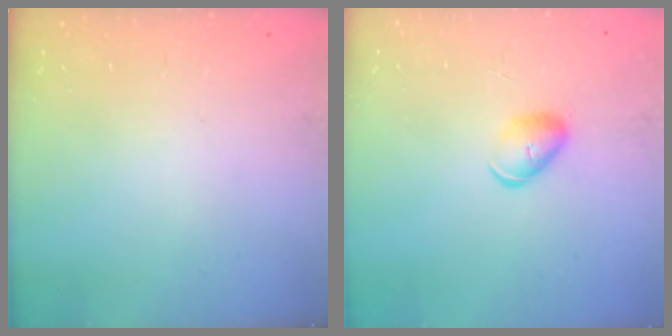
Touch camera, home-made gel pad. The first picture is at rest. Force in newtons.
{"total": 6.4, "press": 6.3, "slide": 0.9}